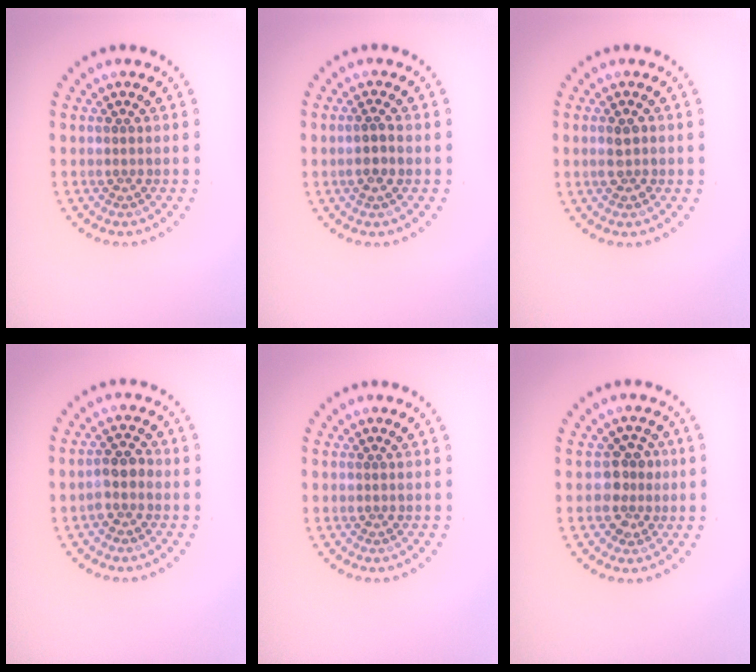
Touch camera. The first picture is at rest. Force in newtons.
{"total": 1.4, "press": 1.2, "slide": 0.7}
{"total": 1.8, "press": 1.8, "slide": 0.1}
{"total": 2.1, "press": 1.9, "slide": 0.9}
{"total": 0.0}
{"total": 2.8, "press": 2.5, "slide": 1.2}